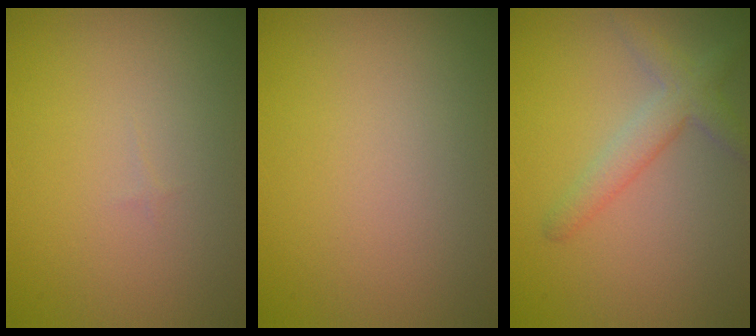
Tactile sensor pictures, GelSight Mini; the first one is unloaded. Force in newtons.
{"total": 0.0}
{"total": 2.9, "press": 2.9, "slide": 0.2}